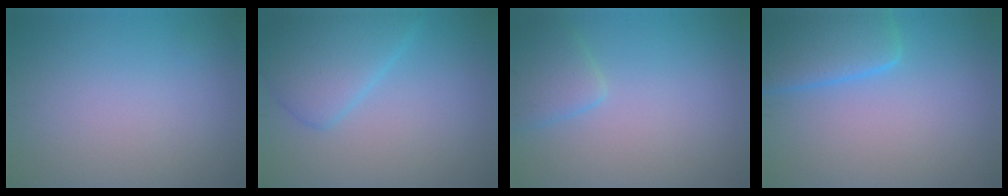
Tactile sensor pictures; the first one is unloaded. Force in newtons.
{"total": 4.9, "press": 4.9, "slide": 0.1}
{"total": 2.6, "press": 2.6, "slide": 0.2}
{"total": 5.7, "press": 5.7, "slide": 0.5}